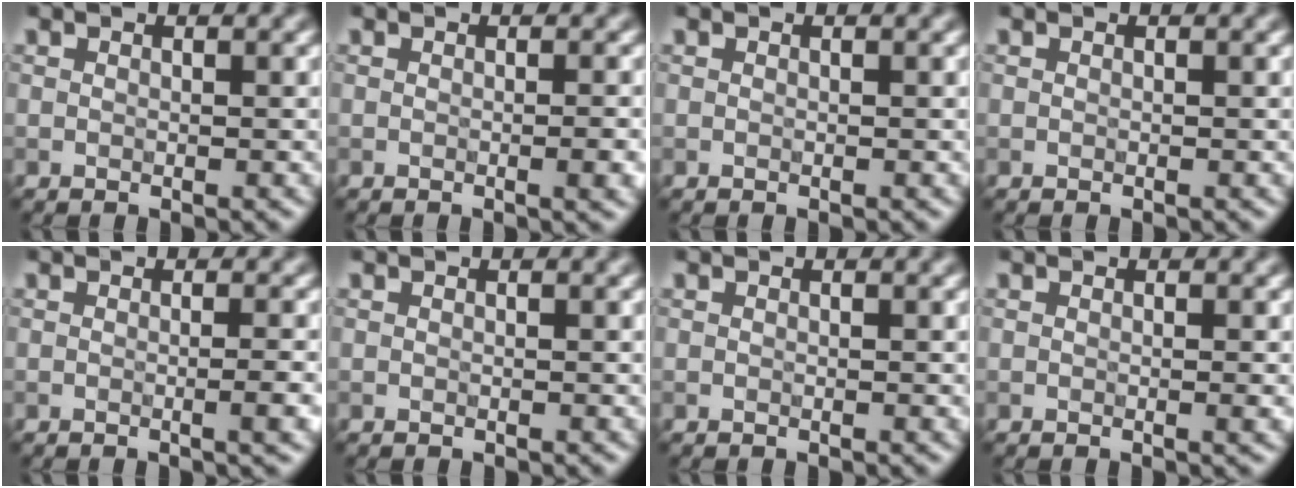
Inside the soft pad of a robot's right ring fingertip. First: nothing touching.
{"total": 2.1, "force": [-0.3, 0.5, 2.0], "torque": [-0.022, 0.001, -0.006]}
{"total": 0.0}
{"total": 0.0}
{"total": 2.5, "force": [-0.3, 0.6, 2.4], "torque": [-0.026, 0.000, -0.008]}
{"total": 0.0}
{"total": 0.0}
{"total": 0.8, "force": [0.0, 0.1, 0.8], "torque": [-0.009, 0.001, -0.002]}